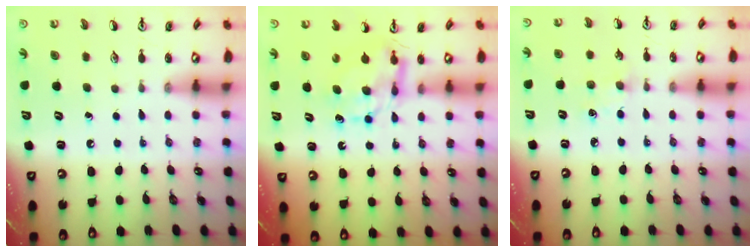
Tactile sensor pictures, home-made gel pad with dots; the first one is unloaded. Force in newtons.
{"total": 6.7, "press": 6.7, "slide": 0.5}
{"total": 3.4, "press": 3.4, "slide": 0.5}